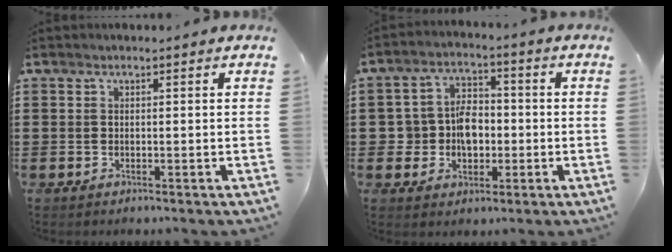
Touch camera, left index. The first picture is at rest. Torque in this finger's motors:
{"motor_torque": [1.15, 0.99, 0.28, 0.04]}